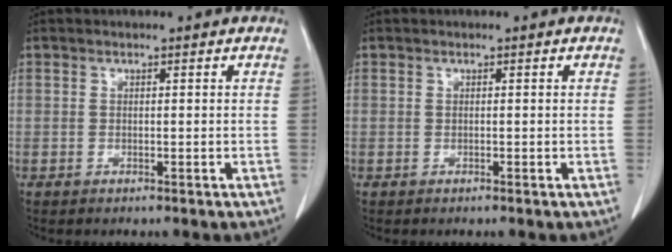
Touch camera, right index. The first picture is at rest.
{"total": 0.0}